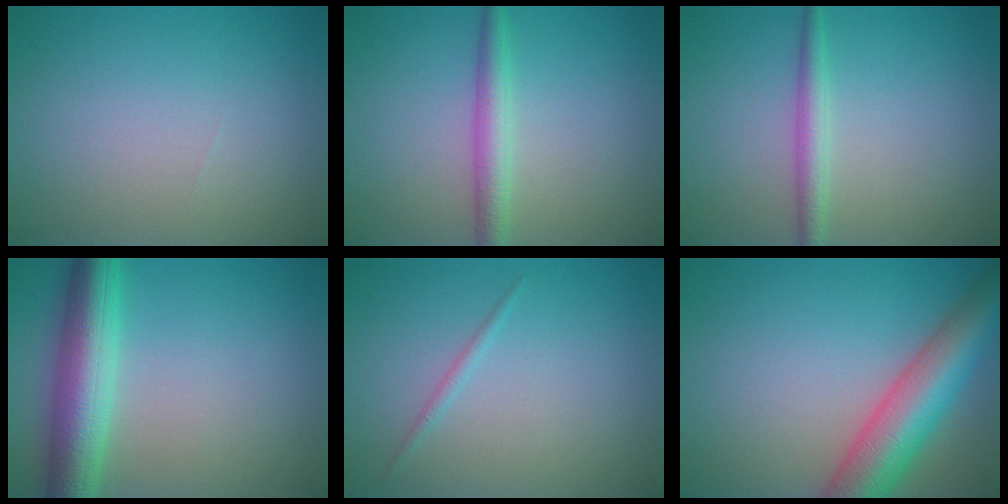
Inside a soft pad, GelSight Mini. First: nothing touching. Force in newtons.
{"total": 2.9, "press": 2.9, "slide": 0.1}
{"total": 2.2, "press": 2.2, "slide": 0.0}
{"total": 7.0, "press": 7.0, "slide": 0.1}
{"total": 0.7, "press": 0.7, "slide": 0.0}
{"total": 8.5, "press": 8.5, "slide": 0.4}